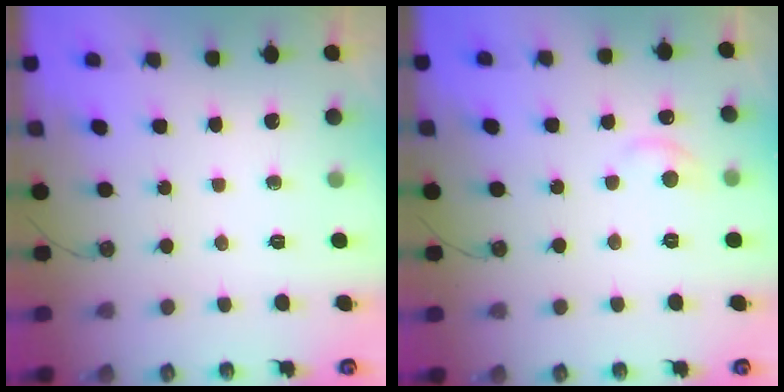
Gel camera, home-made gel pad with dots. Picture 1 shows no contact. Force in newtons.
{"total": 1.5, "press": 1.2, "slide": 1.0}